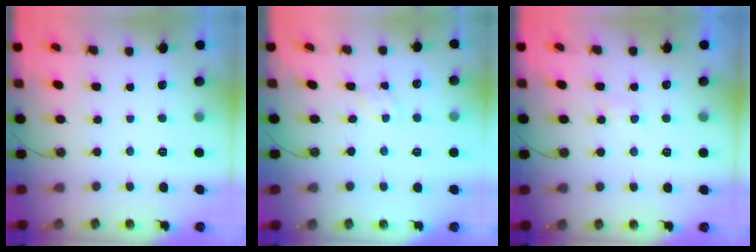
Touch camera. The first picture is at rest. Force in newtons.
{"total": 3.1, "press": 3.0, "slide": 0.4}
{"total": 2.8, "press": 2.7, "slide": 0.5}